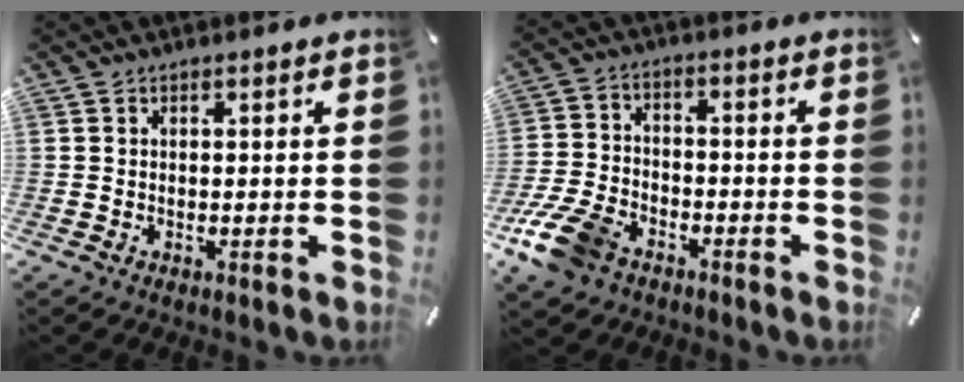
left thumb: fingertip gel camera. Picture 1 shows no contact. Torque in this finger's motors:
{"motor_torque": [-0.63, 1.05, 0.34, 0.31, 0.13]}